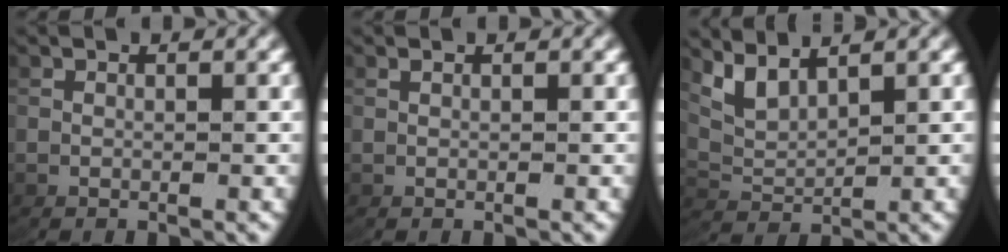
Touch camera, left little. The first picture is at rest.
{"total": 0.5, "force": [0.3, -0.4, 0.0], "torque": [-0.002, 0.000, 0.009]}
{"total": 3.7, "force": [2.3, 1.9, 2.2], "torque": [-0.061, -0.004, 0.048]}